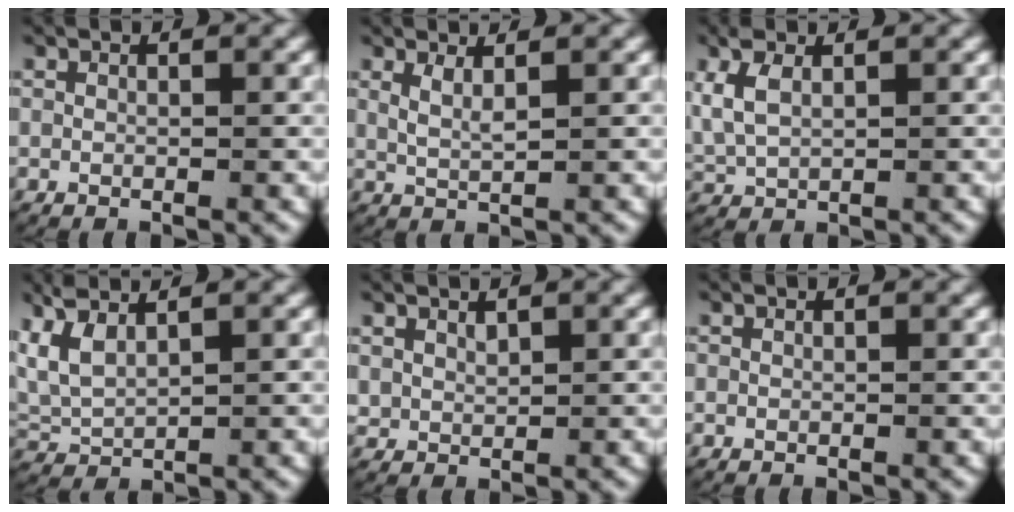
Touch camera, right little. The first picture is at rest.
{"total": 2.1, "force": [1.0, 0.9, 1.7], "torque": [-0.035, -0.004, 0.022]}
{"total": 3.8, "force": [0.8, 3.1, 2.1], "torque": [-0.068, -0.006, 0.022]}
{"total": 4.9, "force": [1.6, 3.6, 2.9], "torque": [-0.094, -0.008, 0.036]}
{"total": 1.3, "force": [1.0, 0.8, 0.3], "torque": [-0.010, -0.005, 0.029]}
{"total": 0.0}